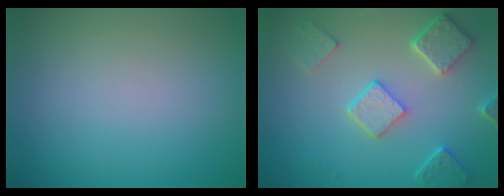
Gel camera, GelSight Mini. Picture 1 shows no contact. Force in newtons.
{"total": 5.0, "press": 3.9, "slide": 3.1}